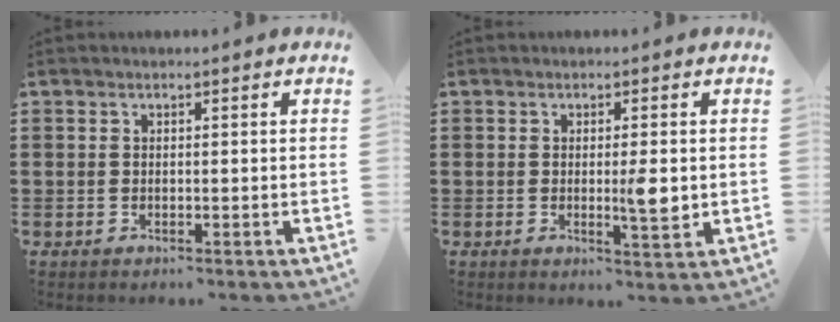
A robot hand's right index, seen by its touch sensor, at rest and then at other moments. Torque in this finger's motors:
{"motor_torque": [1.30, 0.85, 0.10, 0.11]}